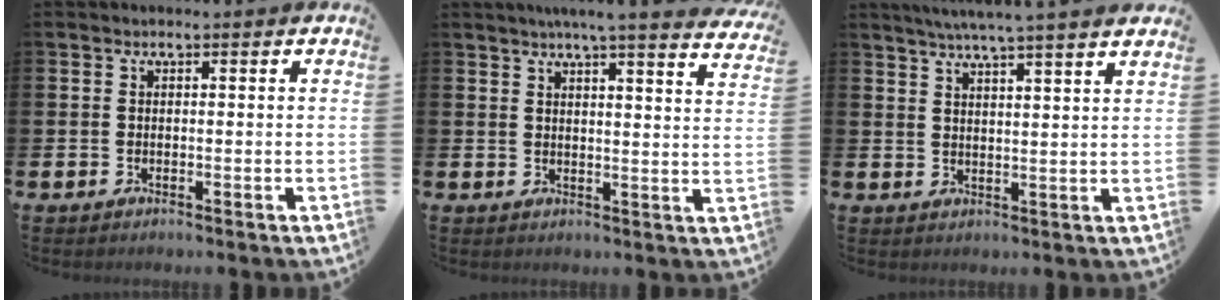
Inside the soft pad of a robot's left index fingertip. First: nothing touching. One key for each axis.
{"total": 5.3, "fx": 4.9, "fy": -0.7, "fz": 1.9, "tx": -0.033, "ty": -0.031, "tz": 0.080}
{"total": 5.2, "fx": 4.8, "fy": -1.2, "fz": 1.5, "tx": -0.039, "ty": -0.023, "tz": 0.083}